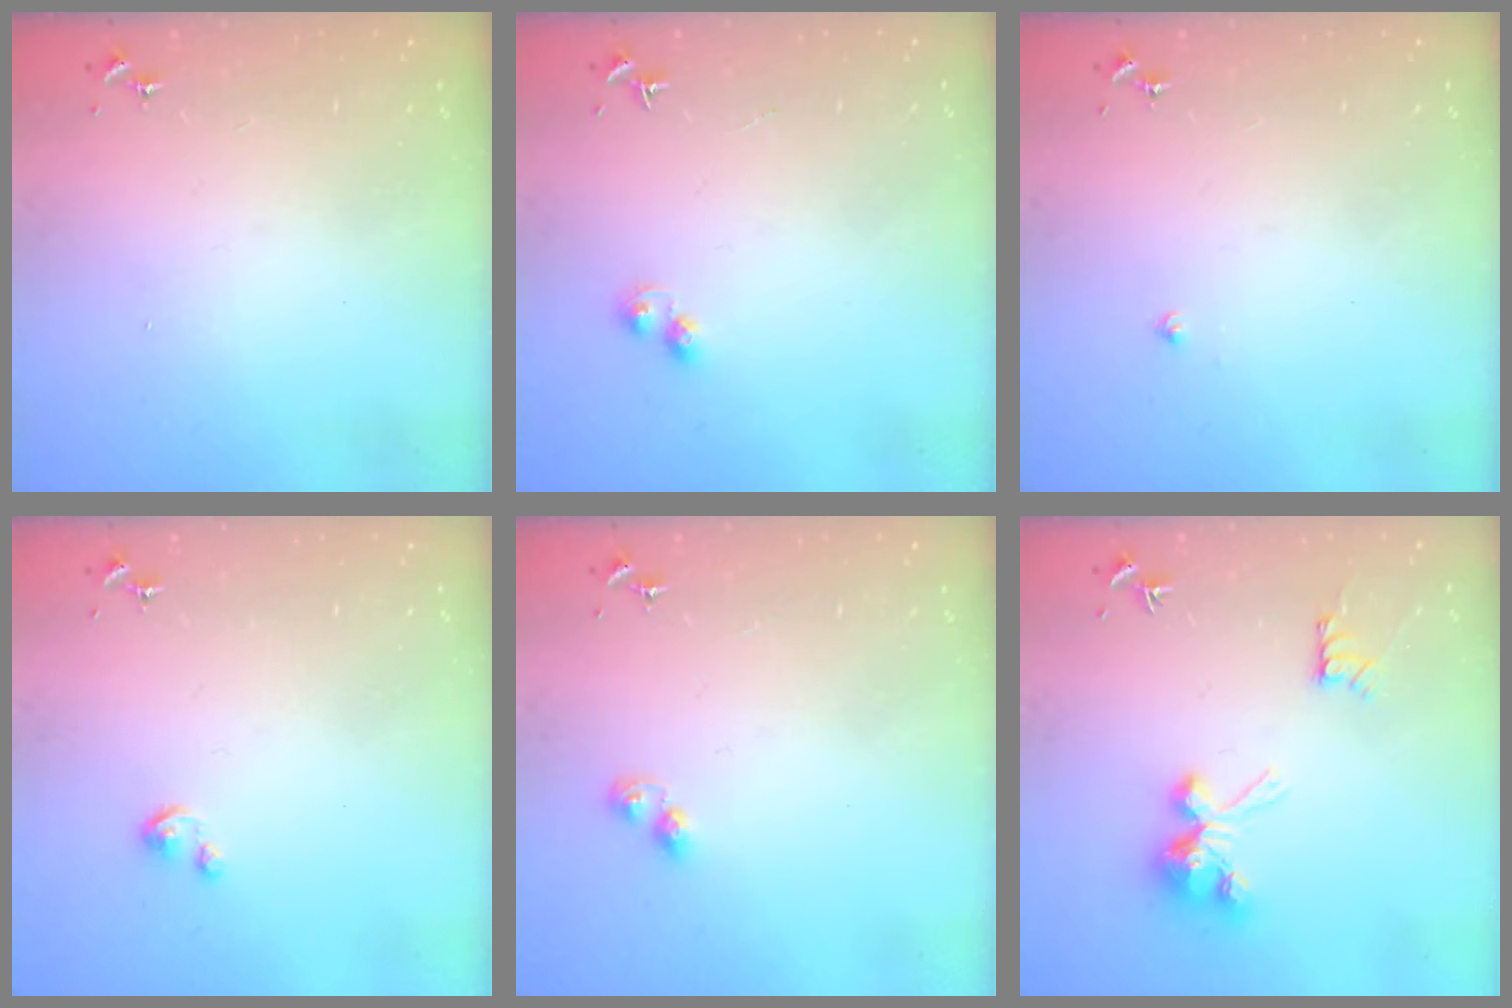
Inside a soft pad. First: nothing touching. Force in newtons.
{"total": 4.1, "press": 4.1, "slide": 0.4}
{"total": 1.4, "press": 1.4, "slide": 0.2}
{"total": 2.8, "press": 2.8, "slide": 0.2}
{"total": 5.1, "press": 5.1, "slide": 0.1}
{"total": 9.6, "press": 9.6, "slide": 0.2}